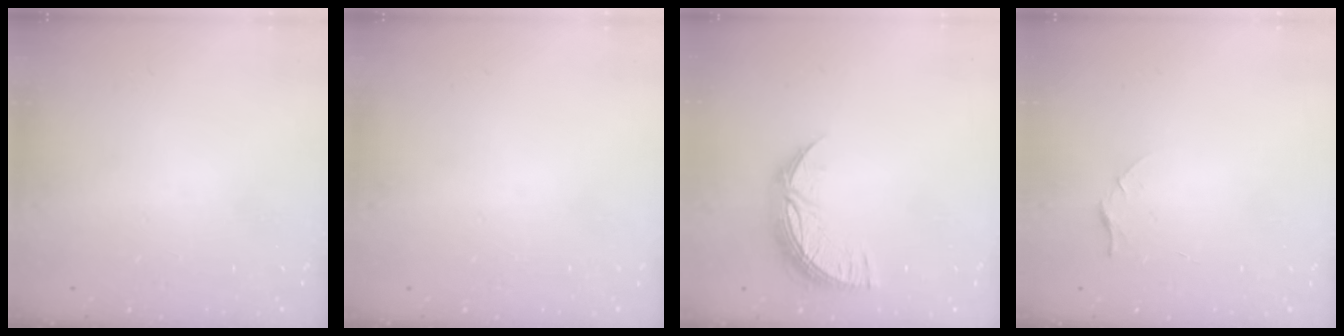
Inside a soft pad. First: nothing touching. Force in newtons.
{"total": 0.0}
{"total": 10.0, "press": 10.0, "slide": 0.5}
{"total": 4.5, "press": 4.4, "slide": 0.4}